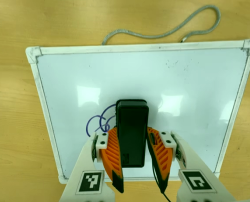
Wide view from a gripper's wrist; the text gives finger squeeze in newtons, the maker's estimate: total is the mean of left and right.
{"total": 8.4, "left": 7.9, "right": 8.8}